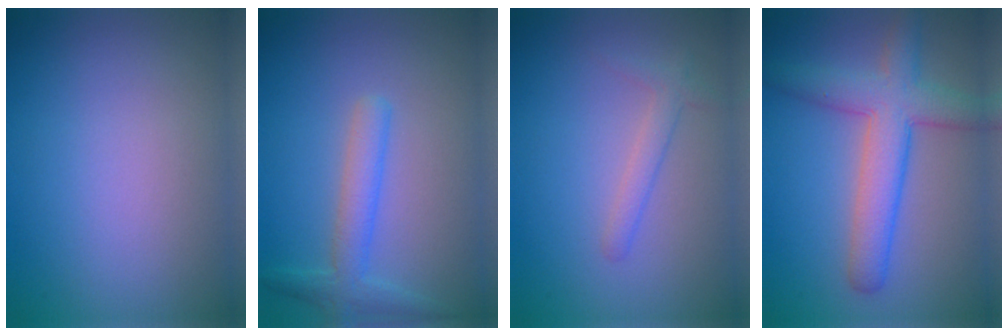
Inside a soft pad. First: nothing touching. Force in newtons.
{"total": 2.8, "press": 2.8, "slide": 0.1}
{"total": 1.6, "press": 1.6, "slide": 0.1}
{"total": 5.9, "press": 5.9, "slide": 0.1}